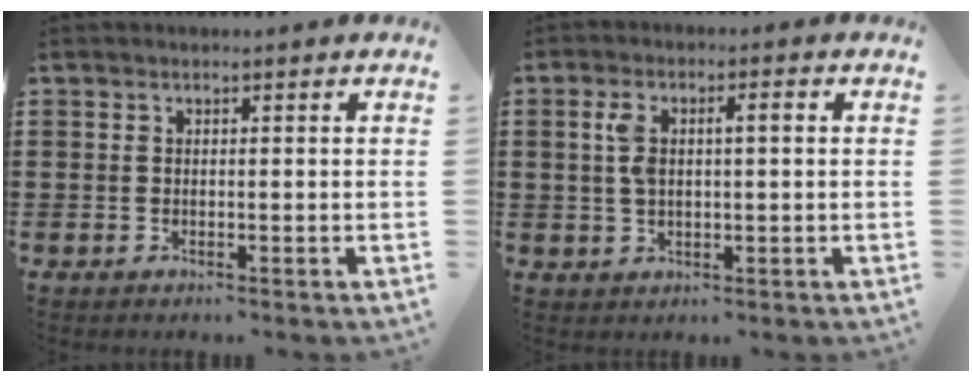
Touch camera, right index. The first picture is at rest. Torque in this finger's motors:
{"motor_torque": [0.16, -0.11, 0.13, 0.06]}